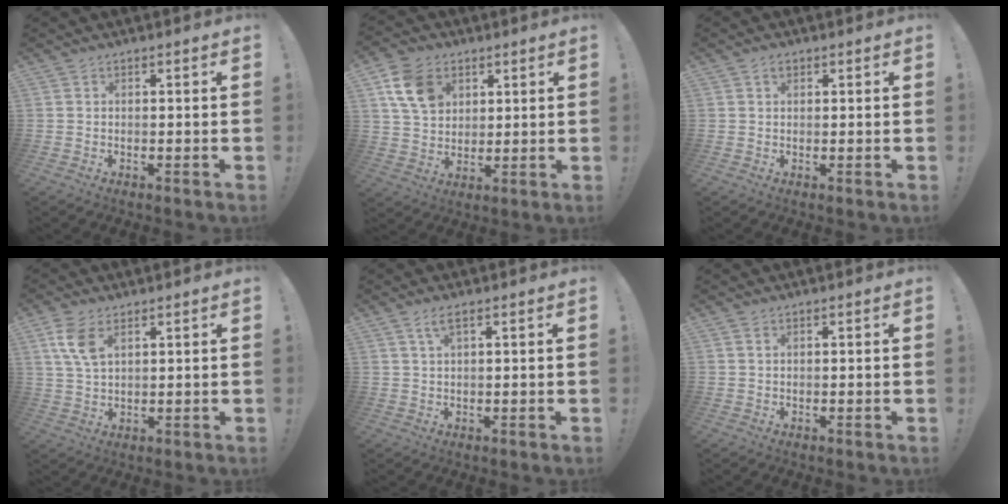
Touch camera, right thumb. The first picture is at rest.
{"total": 12.2, "force": [5.3, 9.0, 6.3], "torque": [-0.108, -0.006, 0.109]}
{"total": 1.4, "force": [0.8, 0.9, 0.7], "torque": [-0.011, 0.000, 0.014]}
{"total": 7.4, "force": [3.6, 3.8, 5.3], "torque": [-0.113, -0.012, 0.066]}
{"total": 3.2, "force": [1.7, 0.8, 2.7], "torque": [-0.047, -0.002, 0.028]}
{"total": 0.8, "force": [0.4, 0.3, 0.6], "torque": [-0.013, 0.000, 0.007]}